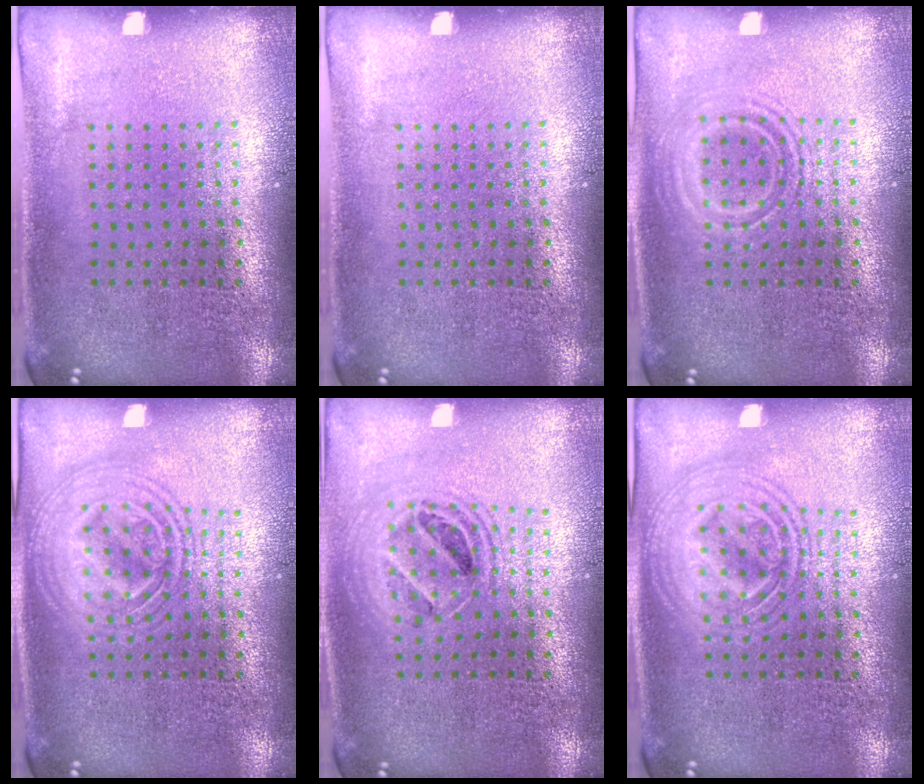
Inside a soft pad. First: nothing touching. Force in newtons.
{"total": 0.0}
{"total": 1.1, "press": 1.1, "slide": 0.2}
{"total": 2.8, "press": 2.8, "slide": 0.3}
{"total": 1.4, "press": 1.2, "slide": 0.7}
{"total": 2.9, "press": 2.9, "slide": 0.4}